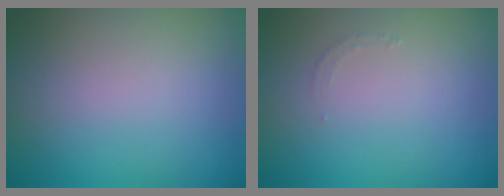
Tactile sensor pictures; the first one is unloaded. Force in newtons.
{"total": 0.8, "press": 0.8, "slide": 0.1}